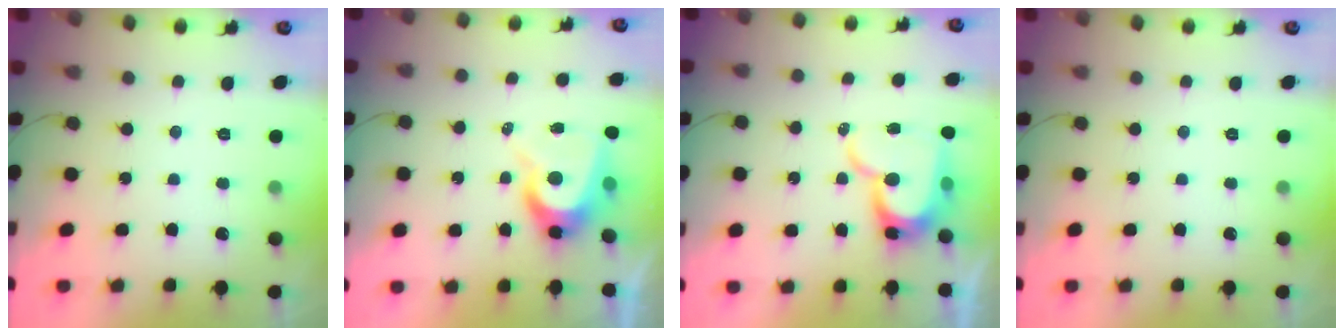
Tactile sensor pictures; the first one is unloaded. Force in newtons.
{"total": 8.5, "press": 8.4, "slide": 0.8}
{"total": 15.6, "press": 15.5, "slide": 1.8}
{"total": 0.0}